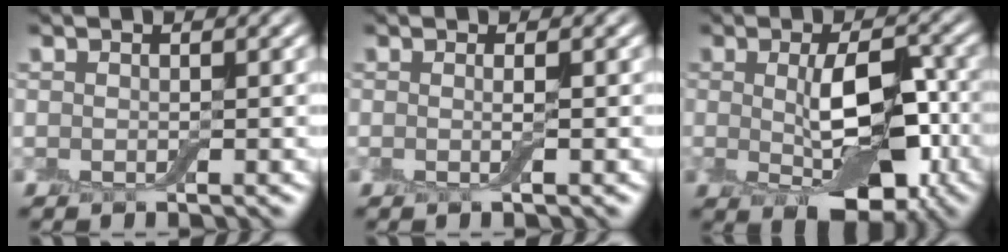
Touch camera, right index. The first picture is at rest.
{"total": 1.1, "force": [0.0, 0.1, 1.0], "torque": [-0.020, -0.002, -0.002]}
{"total": 7.7, "force": [-0.8, 3.8, 6.6], "torque": [-0.102, -0.002, -0.007]}